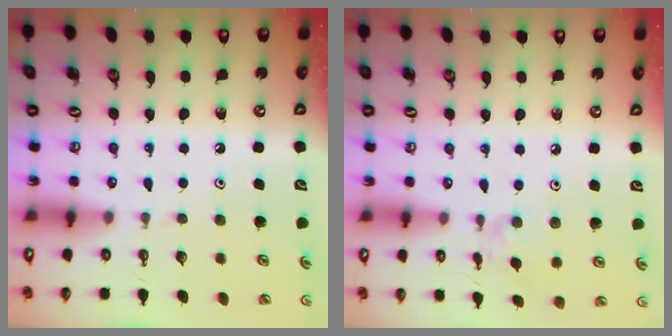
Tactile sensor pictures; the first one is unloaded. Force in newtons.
{"total": 2.0, "press": 2.0, "slide": 0.4}